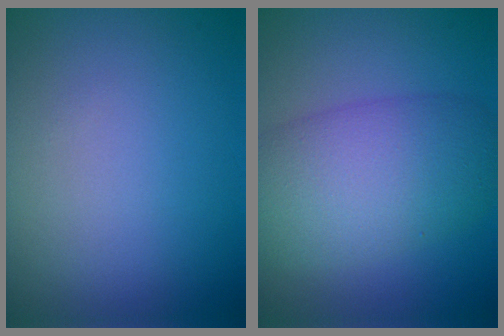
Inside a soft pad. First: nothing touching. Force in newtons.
{"total": 8.2, "press": 8.2, "slide": 0.5}